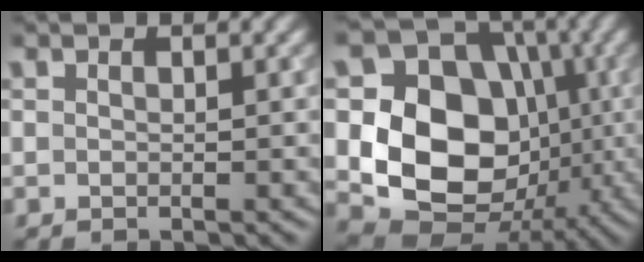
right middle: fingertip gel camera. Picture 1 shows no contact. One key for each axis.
{"total": 11.9, "fx": -1.1, "fy": 9.5, "fz": 7.1, "tx": -0.125, "ty": -0.011, "tz": -0.029}